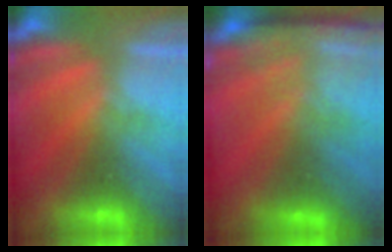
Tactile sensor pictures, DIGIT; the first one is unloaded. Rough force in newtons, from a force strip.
{"total": 7.6}